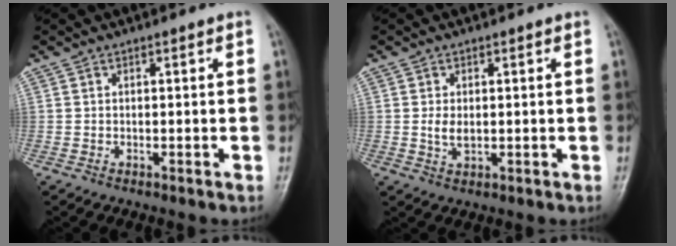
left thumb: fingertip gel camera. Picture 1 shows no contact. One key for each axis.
{"total": 2.7, "fx": 0.2, "fy": 1.7, "fz": 2.1, "tx": -0.039, "ty": -0.005, "tz": 0.006}